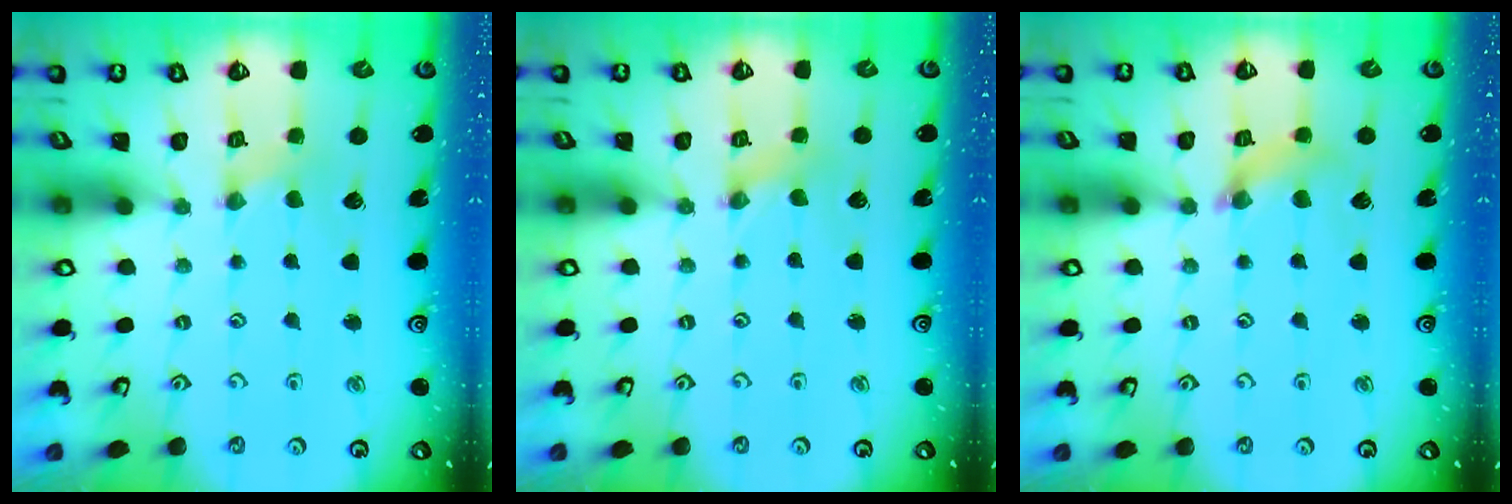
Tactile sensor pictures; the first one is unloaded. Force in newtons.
{"total": 0.0}
{"total": 5.3, "press": 5.2, "slide": 0.5}